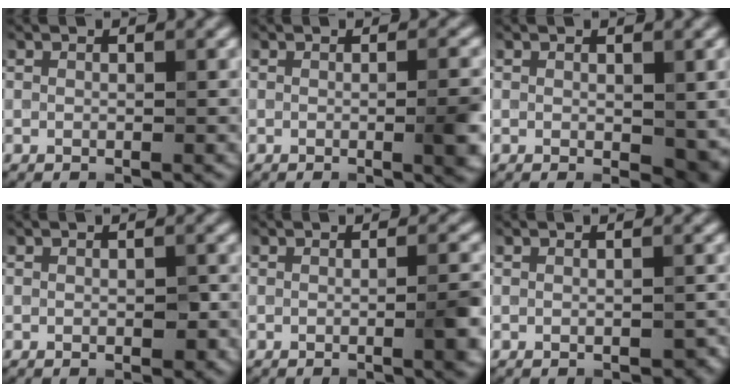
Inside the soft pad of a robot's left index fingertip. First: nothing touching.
{"total": 3.8, "force": [-0.4, 1.0, 3.6], "torque": [-0.040, -0.001, -0.007]}
{"total": 3.9, "force": [-0.1, 2.1, 3.3], "torque": [-0.042, -0.009, 0.002]}
{"total": 1.2, "force": [-0.2, 0.6, 1.0], "torque": [-0.013, -0.001, 0.000]}
{"total": 3.3, "force": [-0.5, 0.7, 3.2], "torque": [-0.036, 0.002, -0.009]}
{"total": 1.1, "force": [-0.5, 0.7, 0.6], "torque": [-0.014, -0.006, -0.003]}